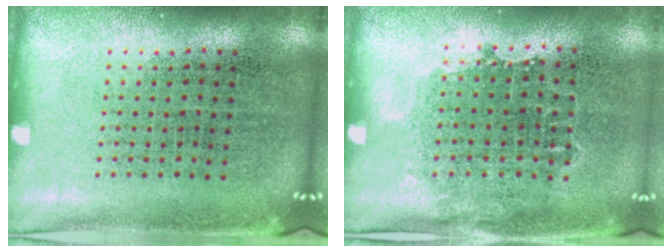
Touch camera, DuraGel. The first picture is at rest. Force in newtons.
{"total": 0.8, "press": 0.7, "slide": 0.5}